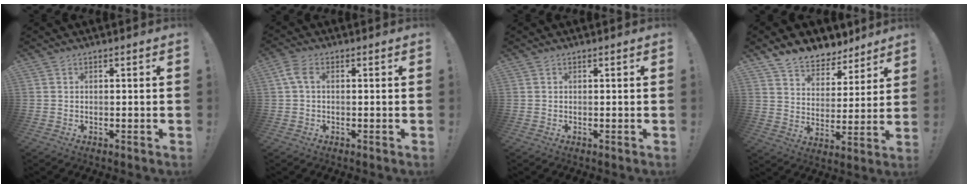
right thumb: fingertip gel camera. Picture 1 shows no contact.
{"total": 3.7, "force": [0.7, 2.0, 3.0], "torque": [-0.064, 0.007, 0.012]}
{"total": 0.0}
{"total": 9.4, "force": [8.2, 4.3, 1.7], "torque": [-0.033, -0.069, 0.155]}